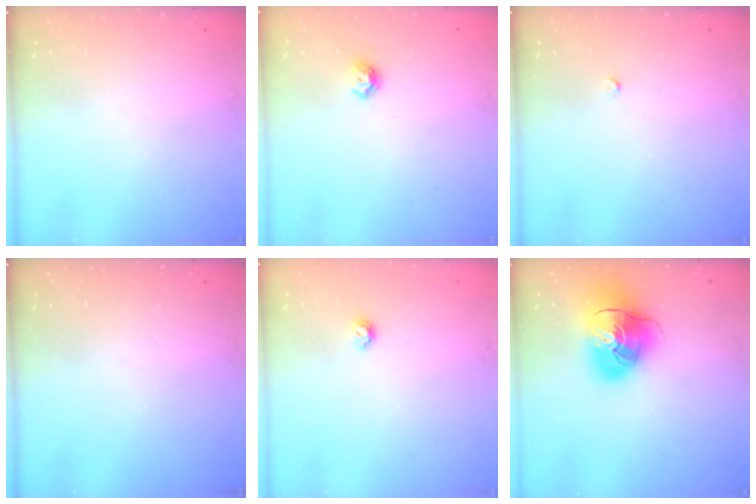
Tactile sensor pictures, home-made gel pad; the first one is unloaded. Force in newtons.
{"total": 5.5, "press": 5.5, "slide": 0.8}
{"total": 2.0, "press": 2.0, "slide": 0.3}
{"total": 0.0}
{"total": 4.0, "press": 4.0, "slide": 0.6}
{"total": 17.1, "press": 16.8, "slide": 2.9}